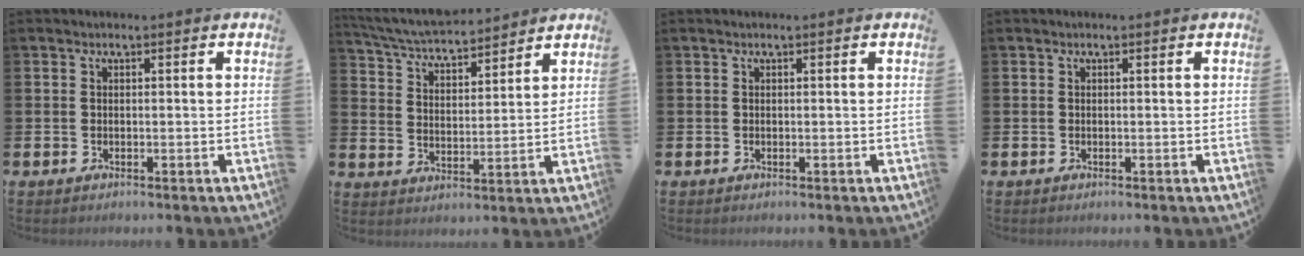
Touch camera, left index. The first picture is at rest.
{"total": 5.6, "force": [5.5, 0.6, 1.1], "torque": [-0.052, -0.036, 0.095]}
{"total": 0.0}
{"total": 0.0}